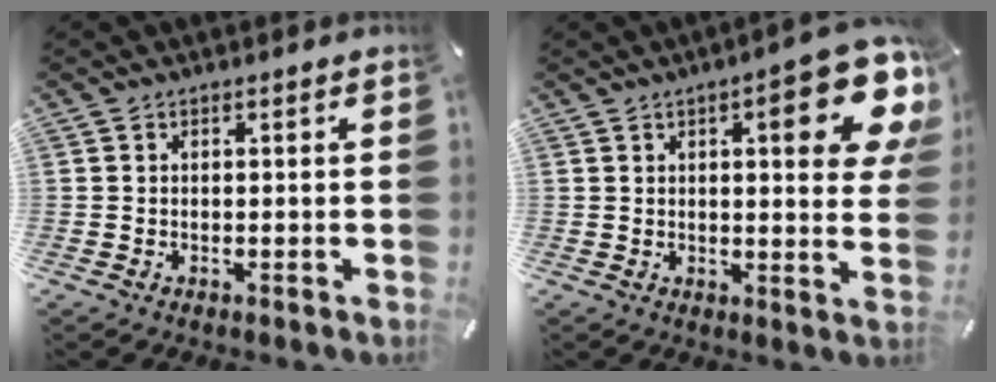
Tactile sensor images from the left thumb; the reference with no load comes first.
{"total": 16.3, "force": [6.9, 4.8, 14.0], "torque": [-0.166, -0.043, 0.100]}